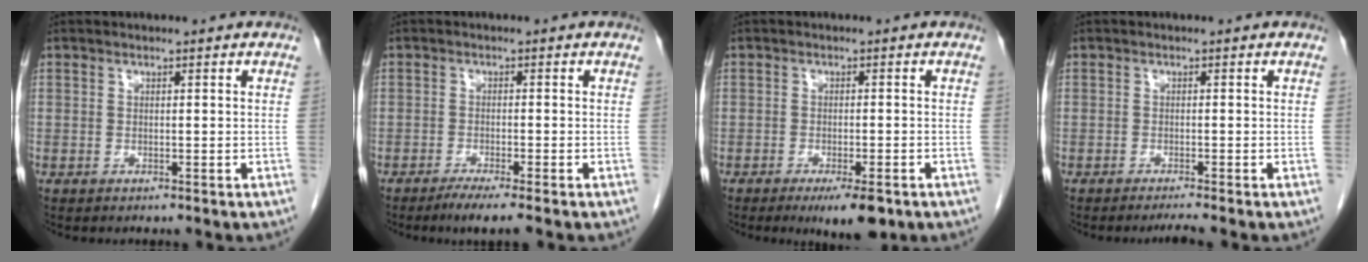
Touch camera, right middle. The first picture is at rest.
{"total": 3.8, "force": [-2.8, -0.2, 2.6], "torque": [-0.044, -0.009, -0.051]}
{"total": 5.5, "force": [-3.3, 1.7, 4.1], "torque": [-0.052, -0.006, -0.041]}
{"total": 1.8, "force": [-1.5, -0.6, 0.7], "torque": [-0.013, -0.003, -0.026]}